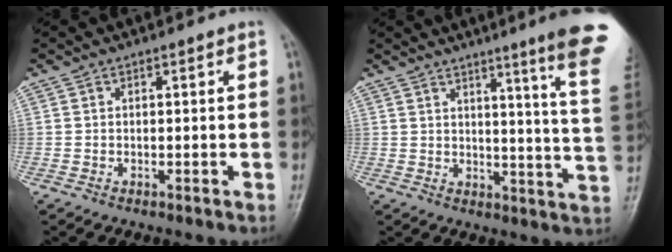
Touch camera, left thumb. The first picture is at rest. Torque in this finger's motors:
{"motor_torque": [3.37, 1.50, 1.45, -1.33, 0.24]}